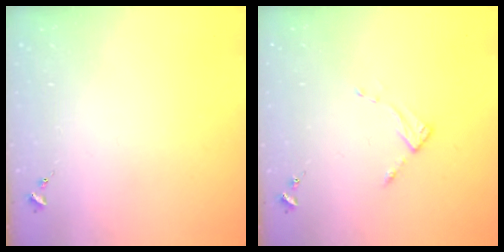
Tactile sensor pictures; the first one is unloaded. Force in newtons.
{"total": 2.6, "press": 2.6, "slide": 0.3}